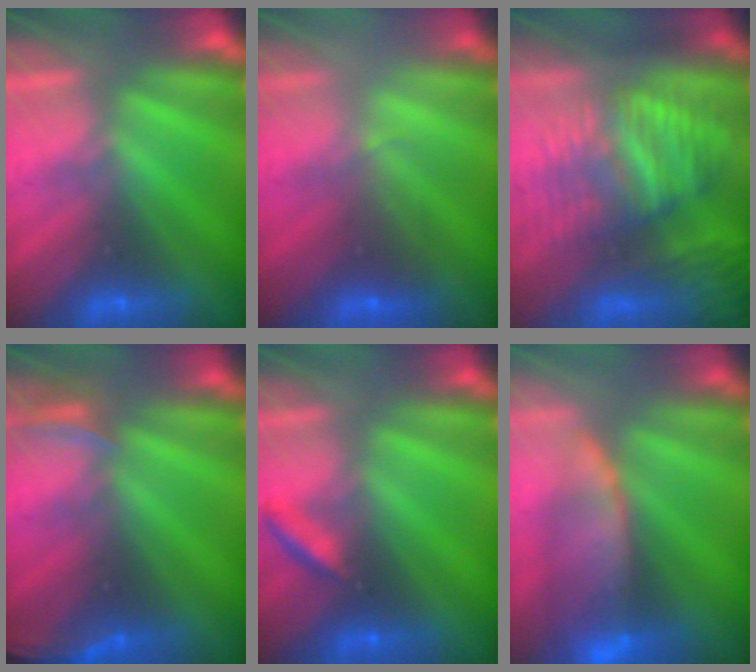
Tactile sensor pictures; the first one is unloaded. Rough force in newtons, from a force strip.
{"total": 2.1}
{"total": 6.5}
{"total": 2.5}
{"total": 2.1}
{"total": 6.7}